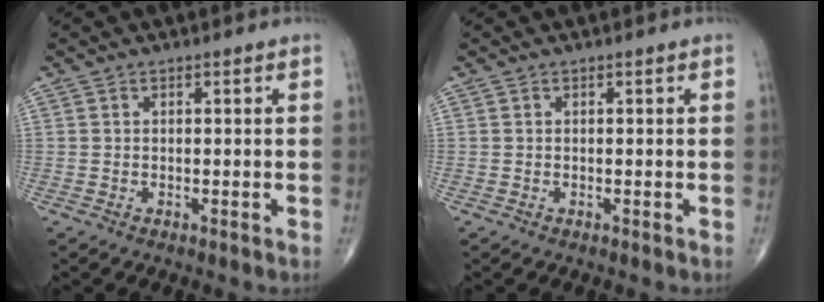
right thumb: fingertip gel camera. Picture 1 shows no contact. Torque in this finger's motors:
{"motor_torque": [0.00, 0.00, 0.00, 0.00, 0.00]}